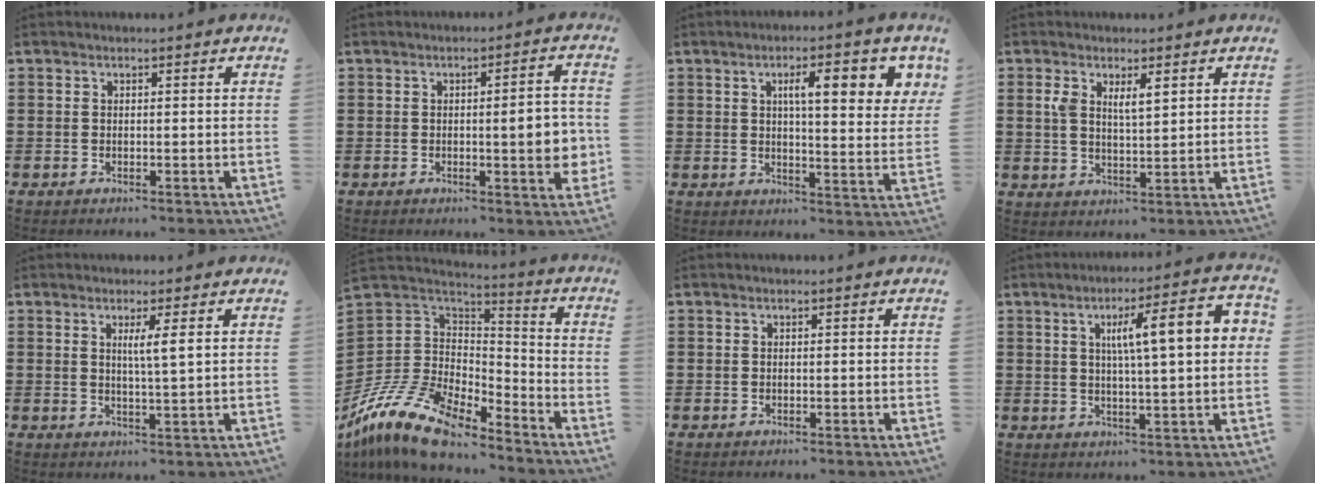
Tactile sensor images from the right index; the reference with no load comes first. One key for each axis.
{"total": 6.1, "fx": -0.4, "fy": 1.3, "fz": 5.9, "tx": -0.076, "ty": -0.011, "tz": -0.011}
{"total": 7.8, "fx": 3.0, "fy": 1.7, "fz": 6.9, "tx": -0.107, "ty": -0.006, "tz": 0.041}
{"total": 4.0, "fx": 1.9, "fy": 1.4, "fz": 3.2, "tx": -0.059, "ty": 0.003, "tz": 0.031}
{"total": 3.0, "fx": 1.0, "fy": -0.4, "fz": 2.7, "tx": -0.056, "ty": -0.006, "tz": 0.015}
{"total": 13.9, "fx": -10.7, "fy": 5.8, "fz": 6.8, "tx": -0.168, "ty": 0.018, "tz": -0.204}
{"total": 0.0}
{"total": 10.3, "fx": 2.5, "fy": 1.8, "fz": 9.8, "tx": -0.173, "ty": 0.004, "tz": 0.032}